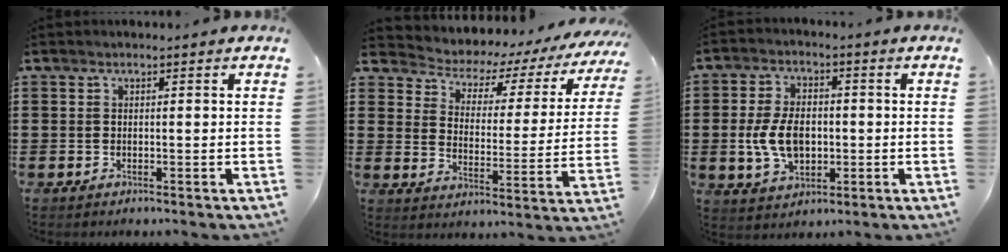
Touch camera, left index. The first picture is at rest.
{"total": 3.6, "force": [3.2, 1.5, 0.7], "torque": [-0.040, -0.032, 0.043]}
{"total": 7.8, "force": [-0.8, 4.9, 6.1], "torque": [-0.130, 0.002, -0.019]}